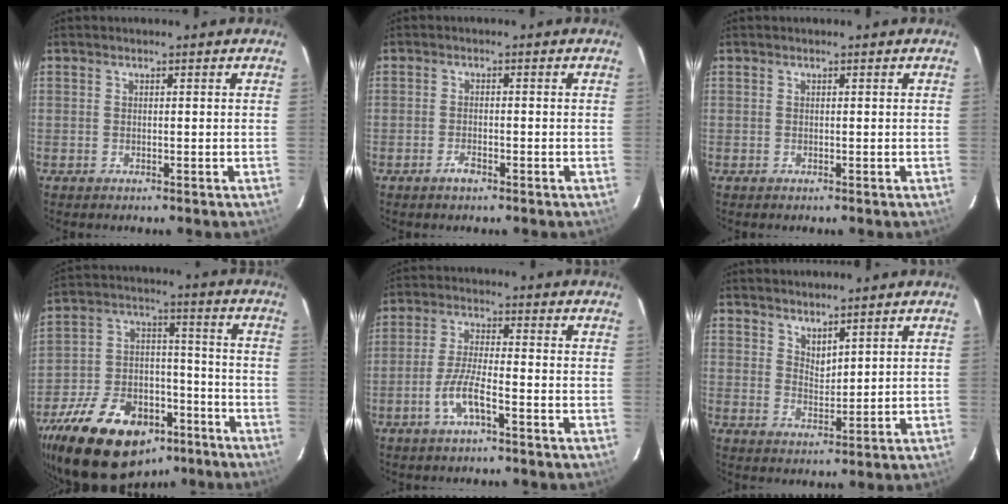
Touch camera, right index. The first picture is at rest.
{"total": 2.0, "force": [-1.4, 0.6, 1.3], "torque": [-0.028, 0.000, -0.027]}
{"total": 0.0}
{"total": 26.0, "force": [-16.8, 14.3, 13.9], "torque": [-0.297, 0.014, -0.251]}
{"total": 6.2, "force": [-3.3, 0.9, 5.1], "torque": [-0.107, -0.001, -0.064]}
{"total": 3.5, "force": [3.1, 1.2, 1.3], "torque": [-0.019, -0.003, 0.055]}